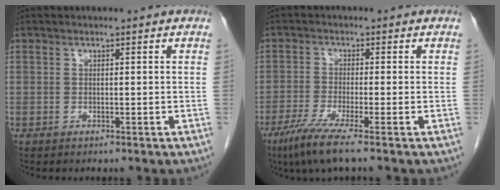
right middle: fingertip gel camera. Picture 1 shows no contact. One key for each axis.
{"total": 6.1, "fx": -4.0, "fy": -0.5, "fz": 4.5, "tx": -0.091, "ty": -0.020, "tz": -0.079}